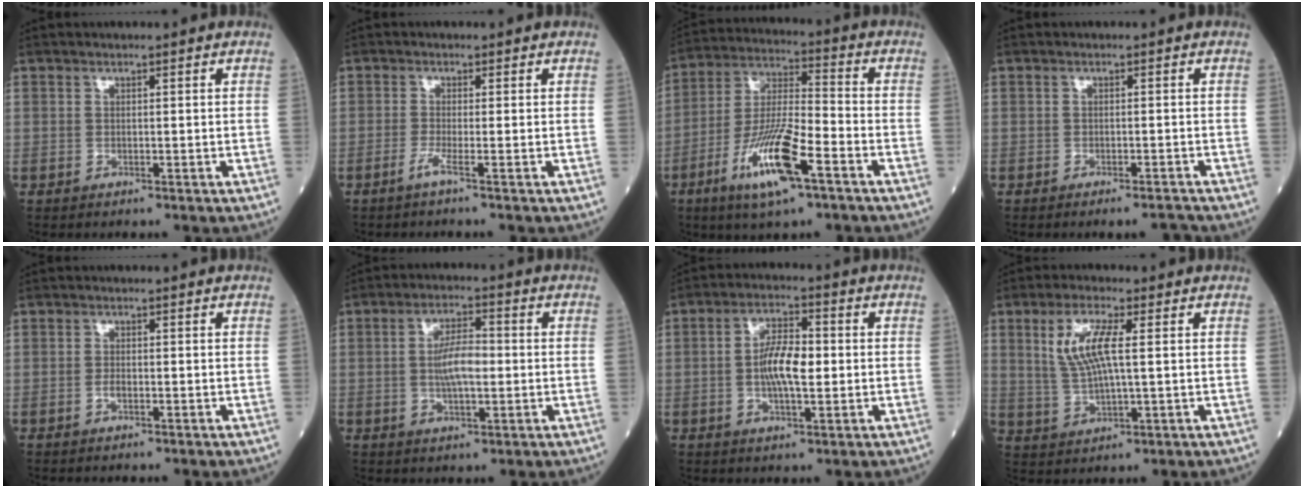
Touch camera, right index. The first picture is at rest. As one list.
[{"total": 1.3, "force": [-0.9, -0.5, 0.8], "torque": [-0.013, 0.000, -0.021]}, {"total": 13.7, "force": [-6.6, 2.2, 11.7], "torque": [-0.233, -0.014, -0.122]}, {"total": 2.0, "force": [-1.8, 0.0, 0.9], "torque": [-0.007, -0.005, -0.024]}, {"total": 1.0, "force": [-0.4, 0.3, 0.9], "torque": [-0.020, 0.001, -0.008]}, {"total": 7.1, "force": [-0.1, 2.3, 6.7], "torque": [-0.127, 0.008, -0.005]}, {"total": 7.5, "force": [-0.2, 2.5, 7.0], "torque": [-0.135, 0.007, -0.008]}, {"total": 7.6, "force": [2.1, 1.7, 7.2], "torque": [-0.156, 0.006, 0.043]}]